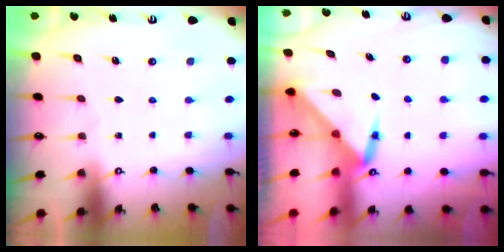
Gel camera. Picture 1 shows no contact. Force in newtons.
{"total": 3.5, "press": 3.5, "slide": 0.2}